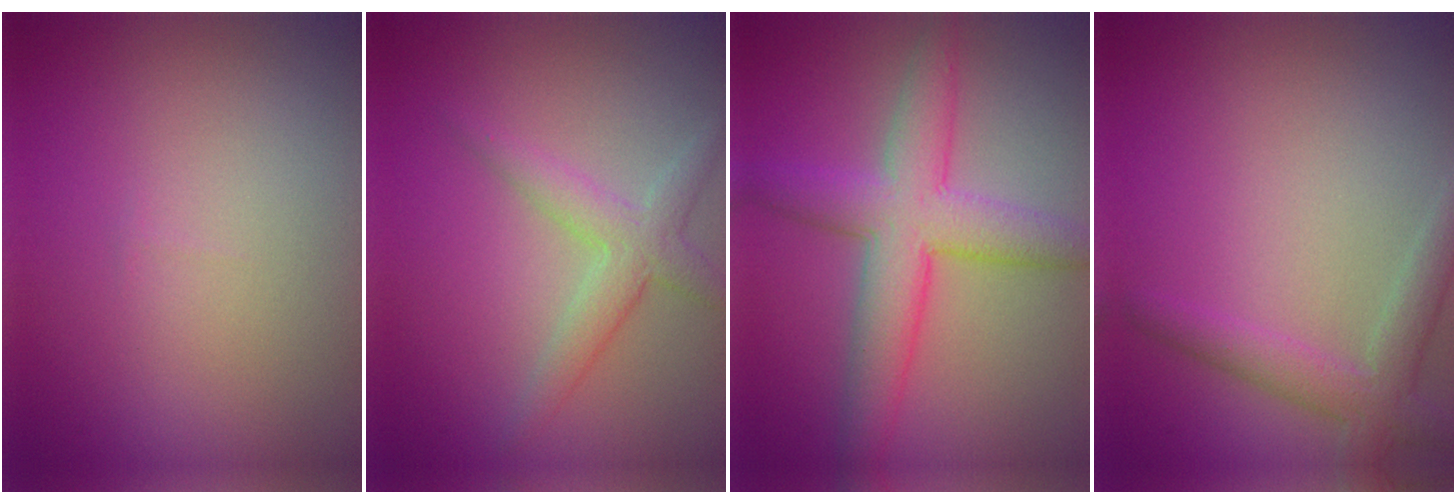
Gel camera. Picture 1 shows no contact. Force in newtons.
{"total": 3.0, "press": 3.0, "slide": 0.1}
{"total": 6.3, "press": 6.3, "slide": 0.1}
{"total": 3.1, "press": 3.1, "slide": 0.2}